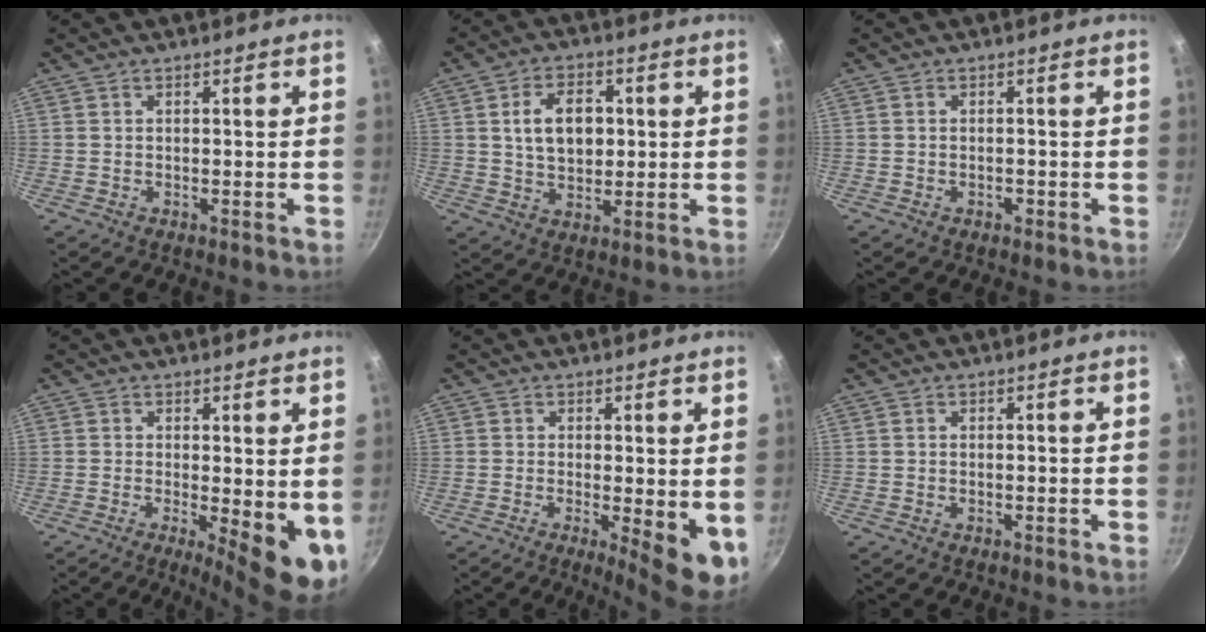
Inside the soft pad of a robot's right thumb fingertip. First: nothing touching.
{"total": 9.8, "force": [1.6, 6.6, 7.1], "torque": [-0.098, 0.002, 0.027]}
{"total": 1.0, "force": [-0.5, 0.6, 0.6], "torque": [-0.009, 0.003, -0.007]}
{"total": 9.5, "force": [-0.8, 3.2, 8.9], "torque": [-0.103, -0.013, -0.005]}
{"total": 8.0, "force": [-0.8, 2.4, 7.5], "torque": [-0.091, -0.012, -0.005]}
{"total": 0.0}